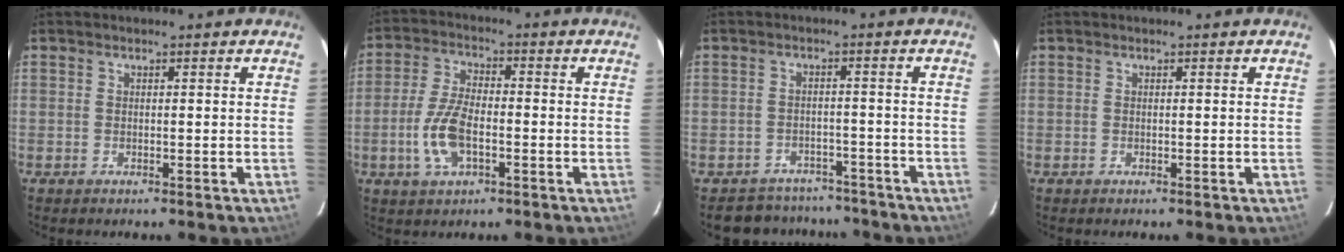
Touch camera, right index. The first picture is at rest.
{"total": 9.1, "force": [-2.7, 4.2, 7.6], "torque": [-0.164, 0.002, -0.050]}
{"total": 9.9, "force": [-8.6, 4.7, 1.5], "torque": [-0.041, 0.018, -0.108]}
{"total": 0.0}